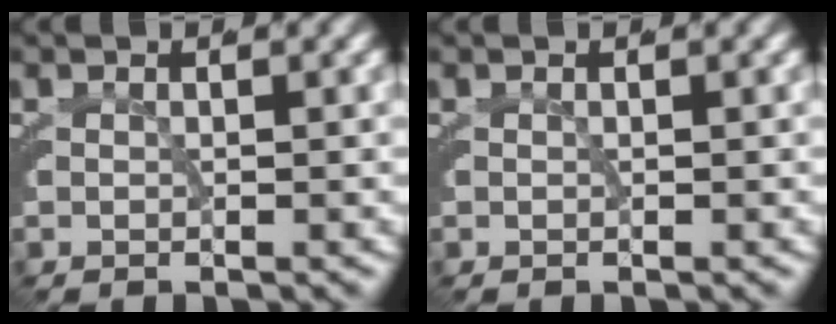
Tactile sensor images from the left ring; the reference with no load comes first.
{"total": 0.0}